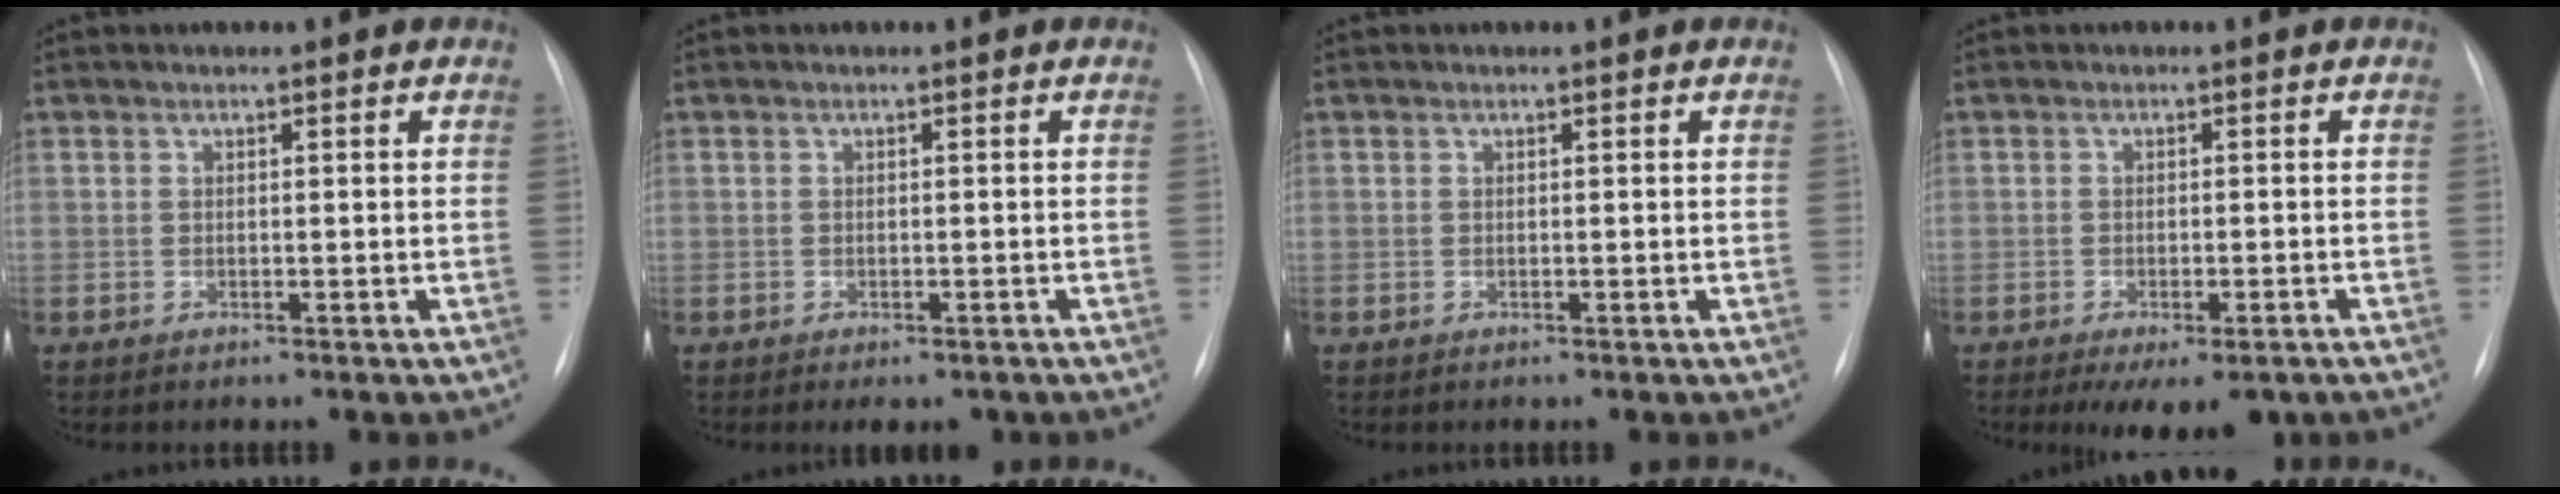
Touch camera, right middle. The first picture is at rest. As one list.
[{"total": 2.3, "force": [-1.6, 1.2, 1.2], "torque": [-0.009, -0.002, -0.013]}, {"total": 0.0}, {"total": 6.8, "force": [-4.6, 2.4, 4.4], "torque": [-0.048, -0.008, -0.063]}]